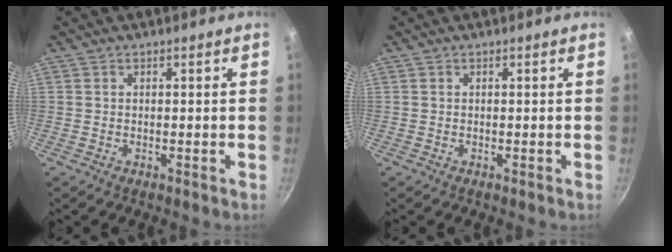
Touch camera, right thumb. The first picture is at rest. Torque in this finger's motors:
{"motor_torque": [-0.11, 0.02, -0.04, -0.08, 0.02]}